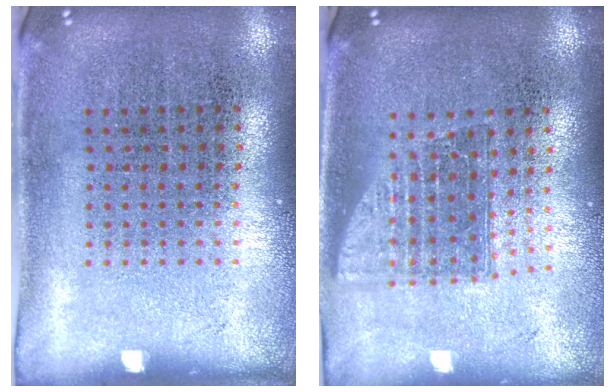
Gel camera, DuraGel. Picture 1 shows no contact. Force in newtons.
{"total": 1.5, "press": 1.2, "slide": 0.9}